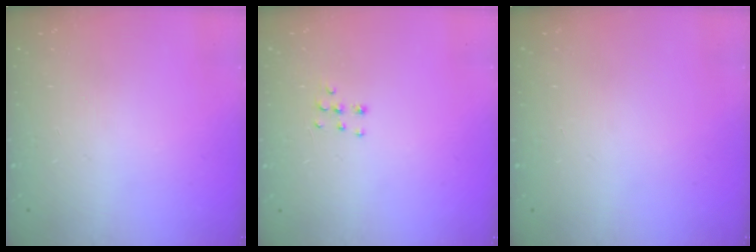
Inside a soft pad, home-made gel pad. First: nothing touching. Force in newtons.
{"total": 4.4, "press": 4.3, "slide": 0.9}
{"total": 0.0}